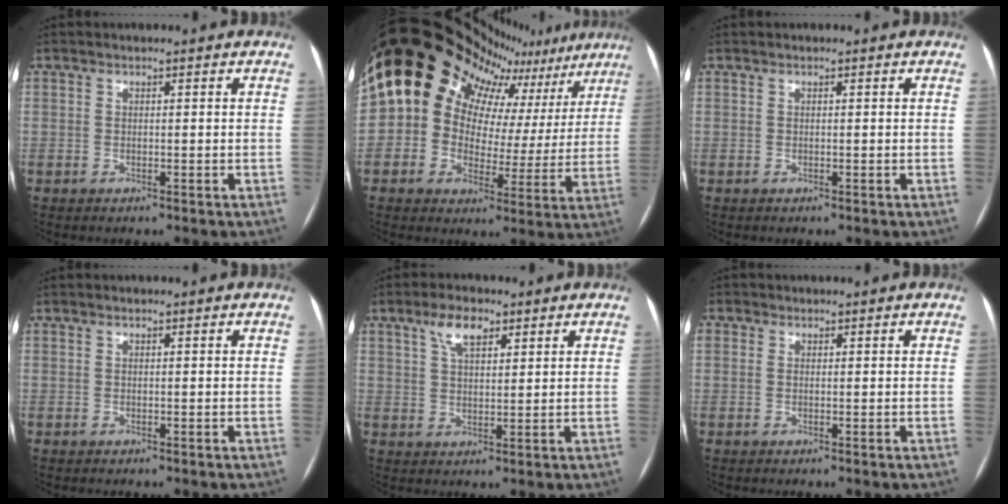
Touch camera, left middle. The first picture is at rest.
{"total": 21.7, "force": [14.5, 12.5, 10.4], "torque": [-0.161, 0.076, 0.171]}
{"total": 0.0}
{"total": 0.0}
{"total": 5.2, "force": [3.1, 2.1, 3.7], "torque": [-0.075, 0.010, 0.058]}
{"total": 1.7, "force": [0.5, 1.4, 0.9], "torque": [-0.031, 0.012, 0.010]}